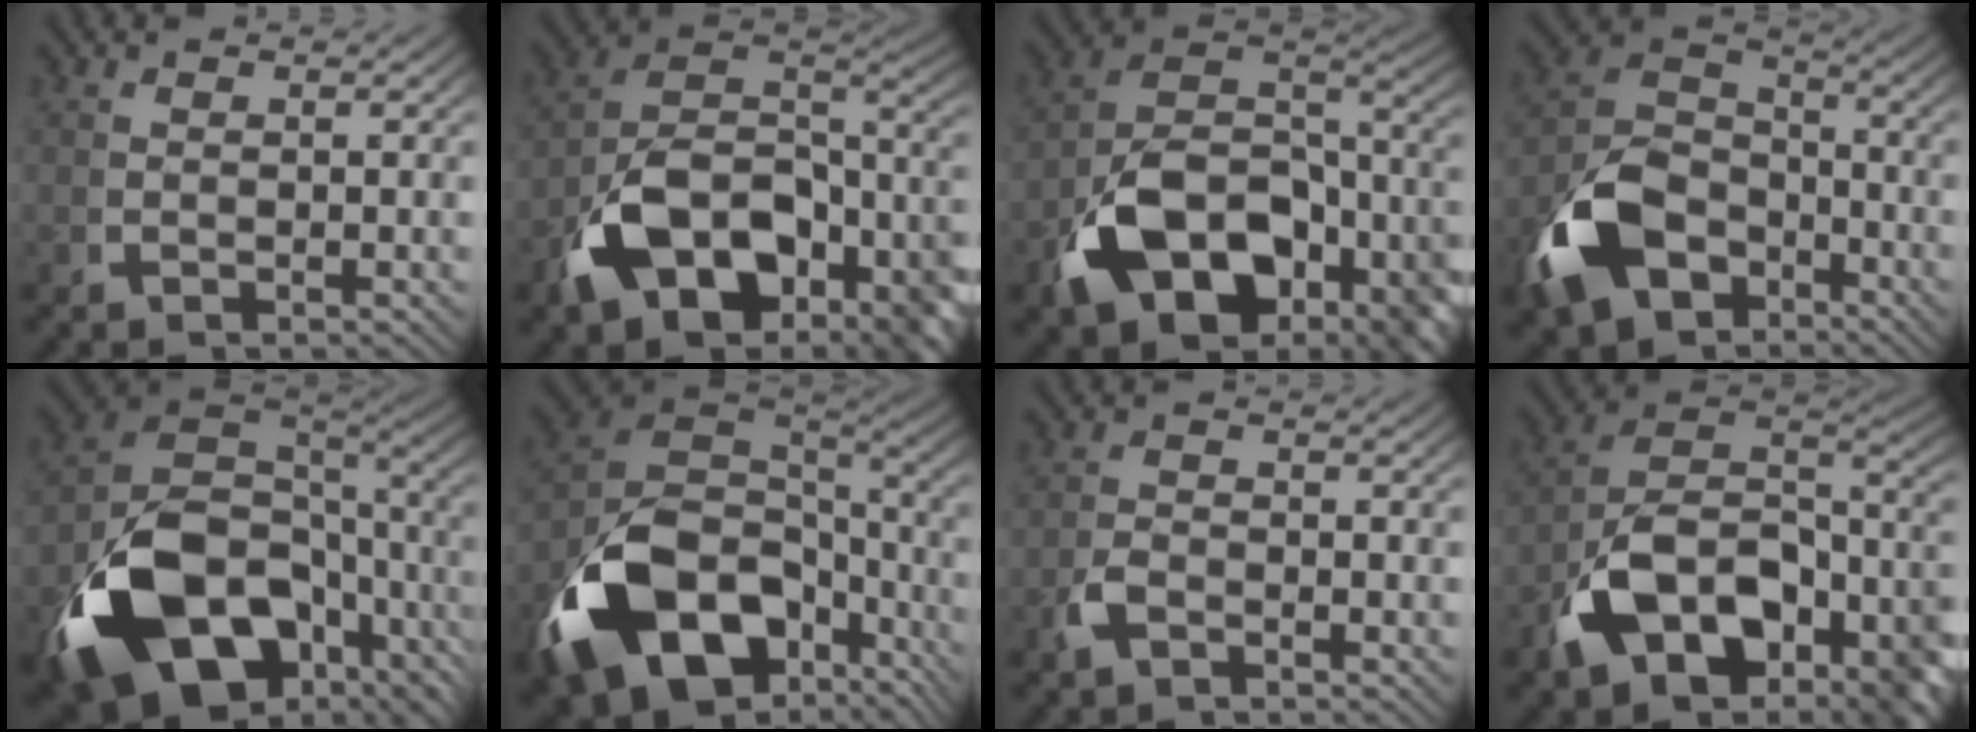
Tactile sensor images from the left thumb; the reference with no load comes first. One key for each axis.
{"total": 15.9, "fx": -3.2, "fy": 11.0, "fz": 11.0, "tx": -0.250, "ty": -0.065, "tz": -0.030}
{"total": 17.7, "fx": -4.7, "fy": 11.9, "fz": 12.2, "tx": -0.258, "ty": -0.072, "tz": -0.047}
{"total": 12.8, "fx": -4.8, "fy": 9.4, "fz": 7.3, "tx": -0.169, "ty": -0.047, "tz": -0.071}
{"total": 20.2, "fx": -5.9, "fy": 12.8, "fz": 14.4, "tx": -0.317, "ty": -0.076, "tz": -0.070}
{"total": 18.7, "fx": -5.1, "fy": 12.6, "fz": 12.8, "tx": -0.319, "ty": -0.081, "tz": -0.048}
{"total": 1.8, "fx": -1.2, "fy": 0.9, "fz": 0.9, "tx": -0.029, "ty": -0.006, "tz": -0.022}
{"total": 14.5, "fx": -2.2, "fy": 10.0, "fz": 10.2, "tx": -0.227, "ty": -0.046, "tz": -0.023}